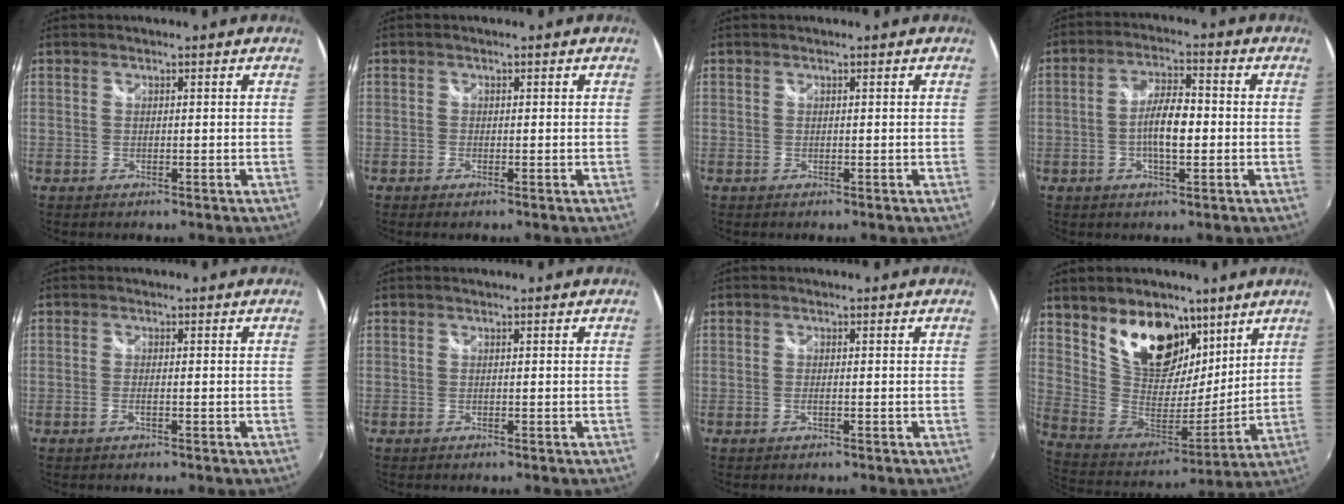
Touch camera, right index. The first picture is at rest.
{"total": 0.6, "force": [-0.5, 0.2, 0.2], "torque": [-0.005, -0.002, -0.011]}
{"total": 0.0}
{"total": 6.8, "force": [-1.2, 2.0, 6.4], "torque": [-0.118, 0.007, -0.022]}
{"total": 1.5, "force": [-0.6, 0.1, 1.4], "torque": [-0.027, -0.001, -0.011]}
{"total": 0.0}
{"total": 0.9, "force": [-0.3, 0.0, 0.8], "torque": [-0.015, -0.001, -0.006]}
{"total": 19.4, "force": [11.2, 11.6, 10.7], "torque": [-0.207, 0.006, 0.212]}